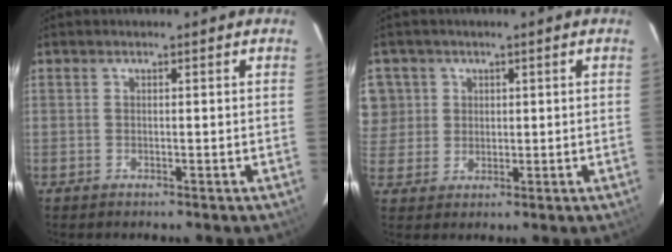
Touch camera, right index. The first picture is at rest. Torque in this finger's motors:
{"motor_torque": [0.09, 0.06, 0.05, 0.04]}